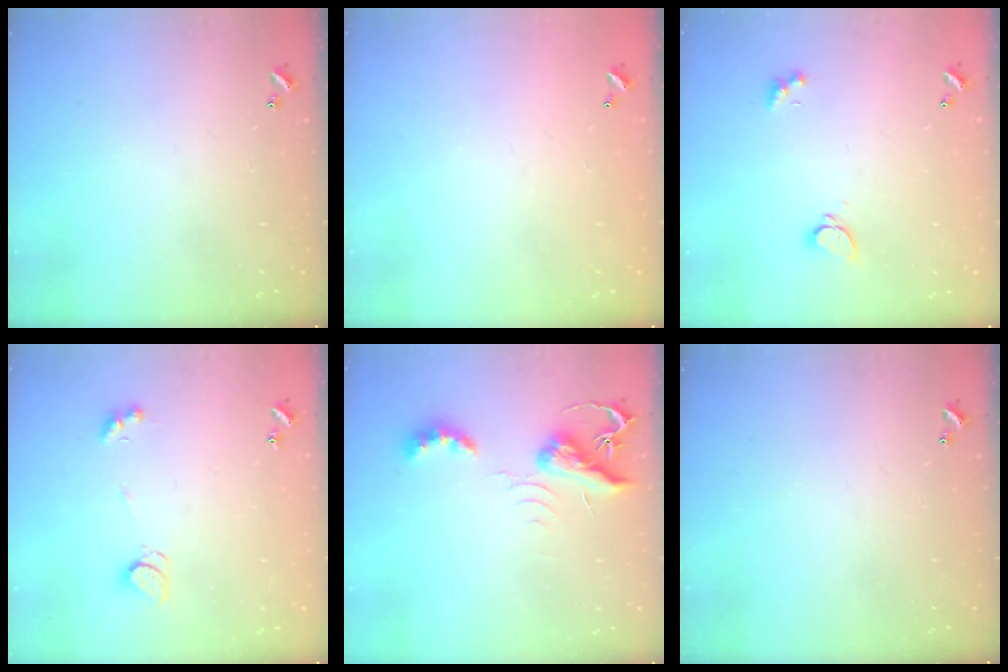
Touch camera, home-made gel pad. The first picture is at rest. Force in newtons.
{"total": 3.0, "press": 3.0, "slide": 0.1}
{"total": 1.6, "press": 1.6, "slide": 0.5}
{"total": 2.2, "press": 2.2, "slide": 0.4}
{"total": 6.6, "press": 6.6, "slide": 0.3}
{"total": 0.0}